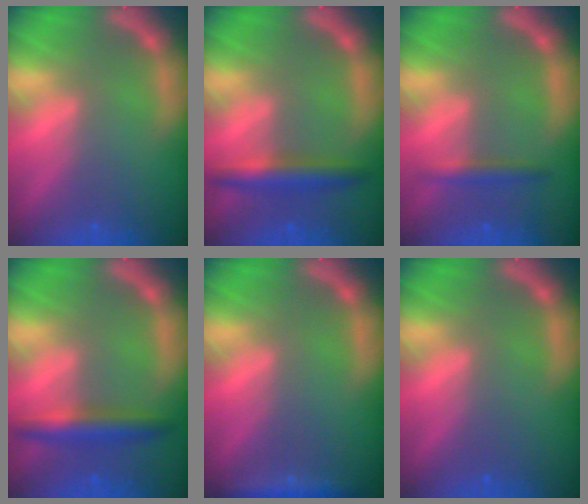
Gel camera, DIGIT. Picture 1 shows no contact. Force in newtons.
{"total": 4.0}
{"total": 1.9}
{"total": 4.0}
{"total": 2.4}
{"total": 0.0}